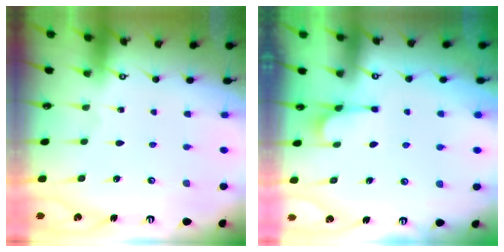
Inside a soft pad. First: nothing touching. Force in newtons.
{"total": 3.2, "press": 3.0, "slide": 1.0}